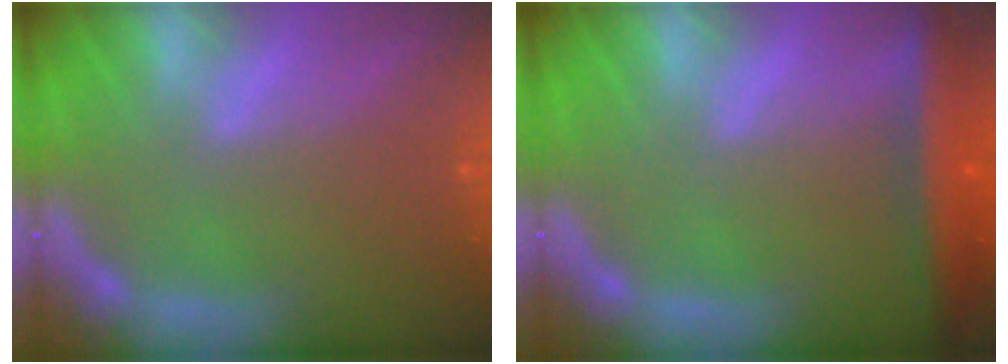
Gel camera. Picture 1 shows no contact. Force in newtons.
{"total": 5.5}